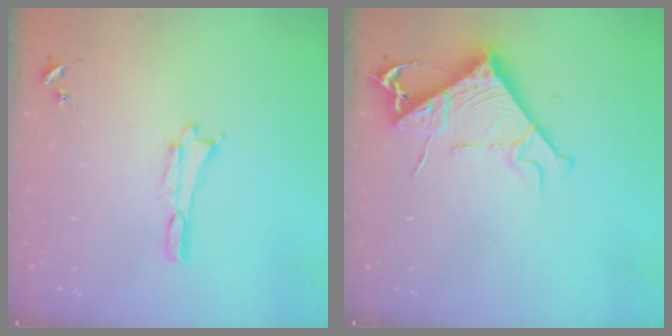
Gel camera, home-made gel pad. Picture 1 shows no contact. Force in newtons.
{"total": 7.8, "press": 7.8, "slide": 0.8}